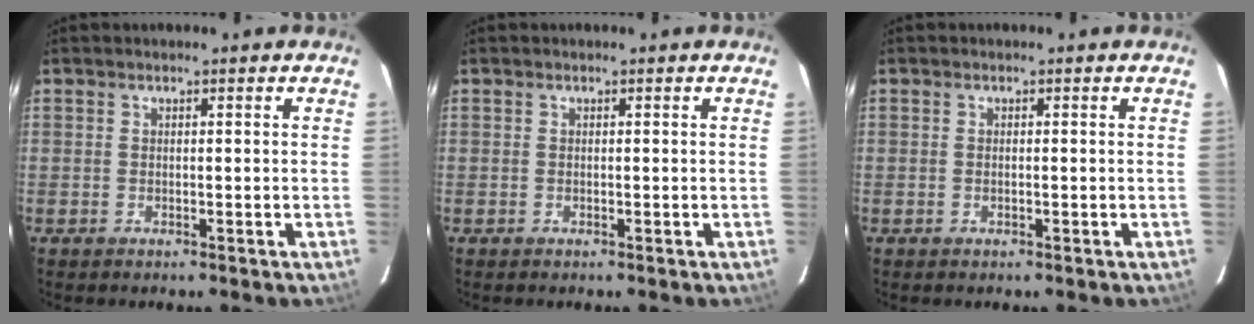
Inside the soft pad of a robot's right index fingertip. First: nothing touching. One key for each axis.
{"total": 0.0}
{"total": 0.6, "fx": -0.1, "fy": 0.1, "fz": 0.6, "tx": -0.012, "ty": 0.001, "tz": -0.003}